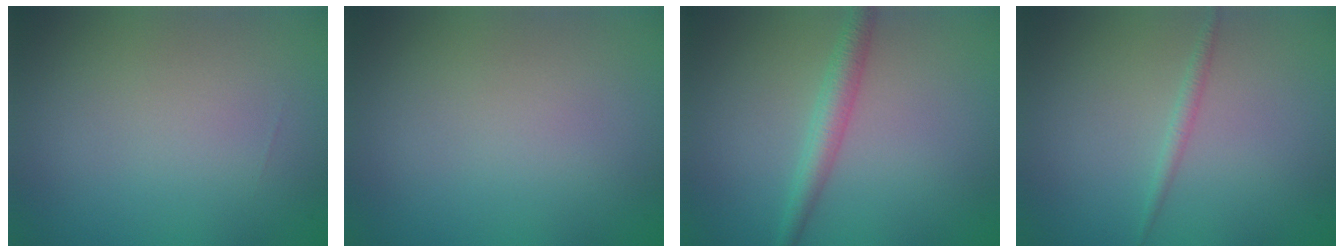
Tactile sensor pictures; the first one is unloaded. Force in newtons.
{"total": 0.0}
{"total": 2.5, "press": 2.5, "slide": 0.1}
{"total": 1.0, "press": 1.0, "slide": 0.1}